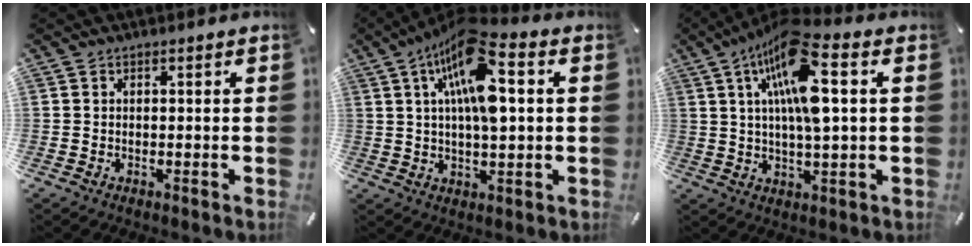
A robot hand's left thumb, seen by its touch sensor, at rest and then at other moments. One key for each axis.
{"total": 15.3, "fx": 5.0, "fy": 6.0, "fz": 13.2, "tx": -0.260, "ty": -0.011, "tz": 0.080}
{"total": 15.8, "fx": 5.1, "fy": 4.7, "fz": 14.2, "tx": -0.279, "ty": -0.011, "tz": 0.079}